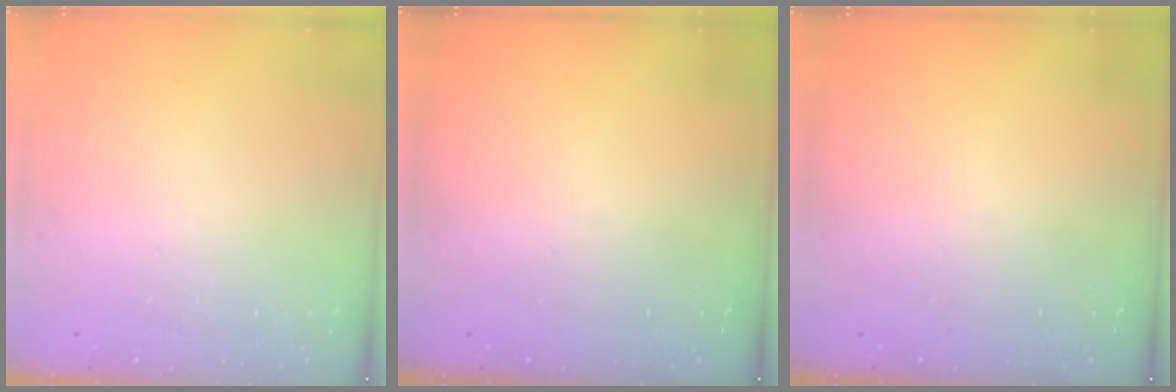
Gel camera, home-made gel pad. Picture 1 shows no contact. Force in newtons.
{"total": 0.0}
{"total": 0.0}